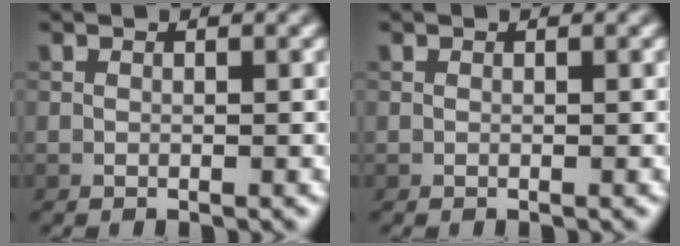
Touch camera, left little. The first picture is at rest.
{"total": 0.0}